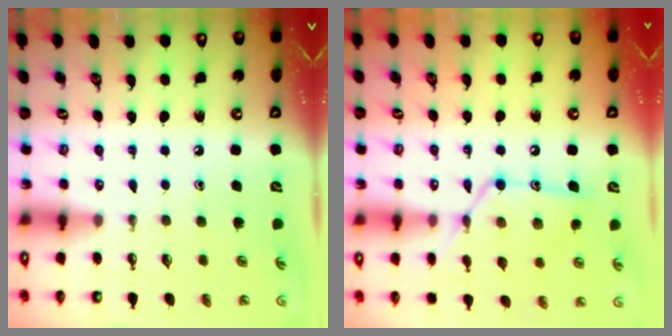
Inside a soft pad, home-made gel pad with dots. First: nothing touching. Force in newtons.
{"total": 14.2, "press": 14.2, "slide": 1.1}